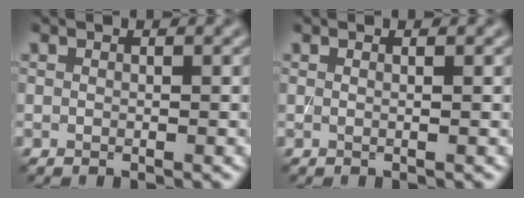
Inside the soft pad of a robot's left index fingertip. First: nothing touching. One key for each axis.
{"total": 0.7, "fx": 0.2, "fy": 0.3, "fz": 0.6, "tx": -0.007, "ty": -0.001, "tz": -0.004}